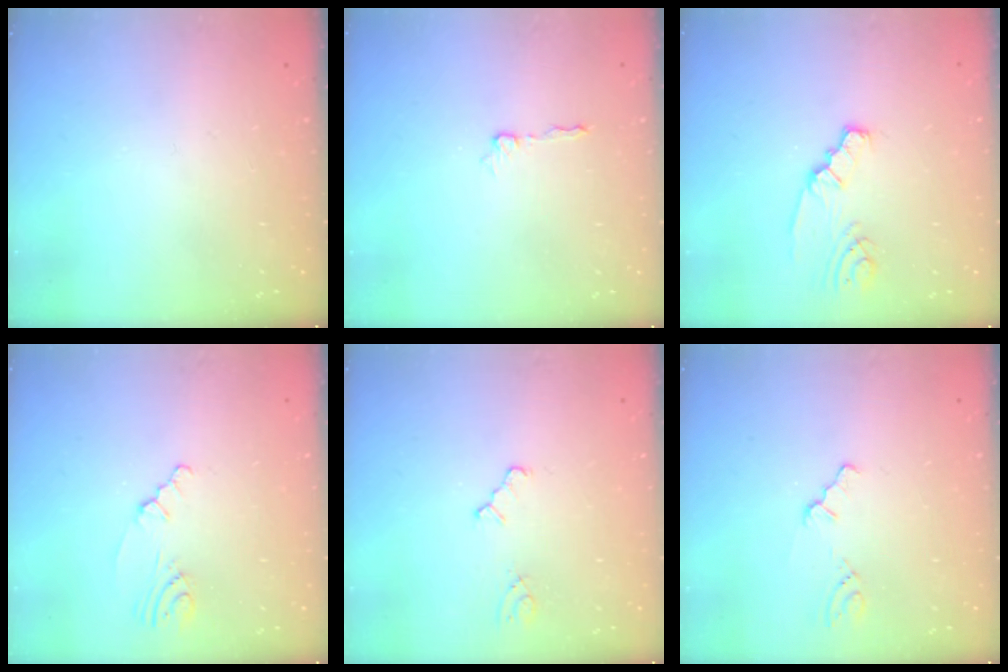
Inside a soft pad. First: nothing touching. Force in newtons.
{"total": 4.3, "press": 4.3, "slide": 0.3}
{"total": 2.2, "press": 2.1, "slide": 0.5}
{"total": 2.0, "press": 2.0, "slide": 0.4}
{"total": 2.0, "press": 1.9, "slide": 0.4}
{"total": 0.7, "press": 0.6, "slide": 0.2}